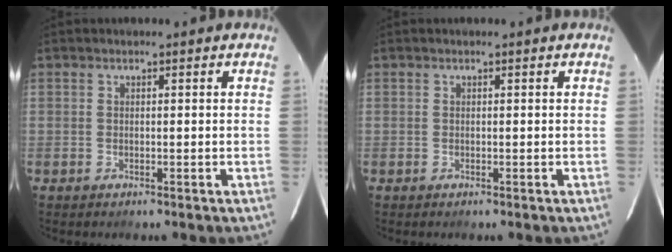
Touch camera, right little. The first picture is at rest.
{"total": 0.0}